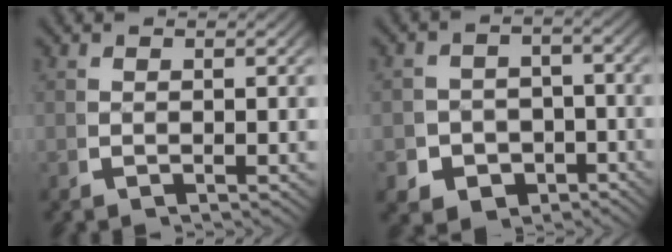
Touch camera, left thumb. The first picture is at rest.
{"total": 8.0, "force": [-3.8, 6.5, 2.9], "torque": [-0.046, -0.043, -0.050]}